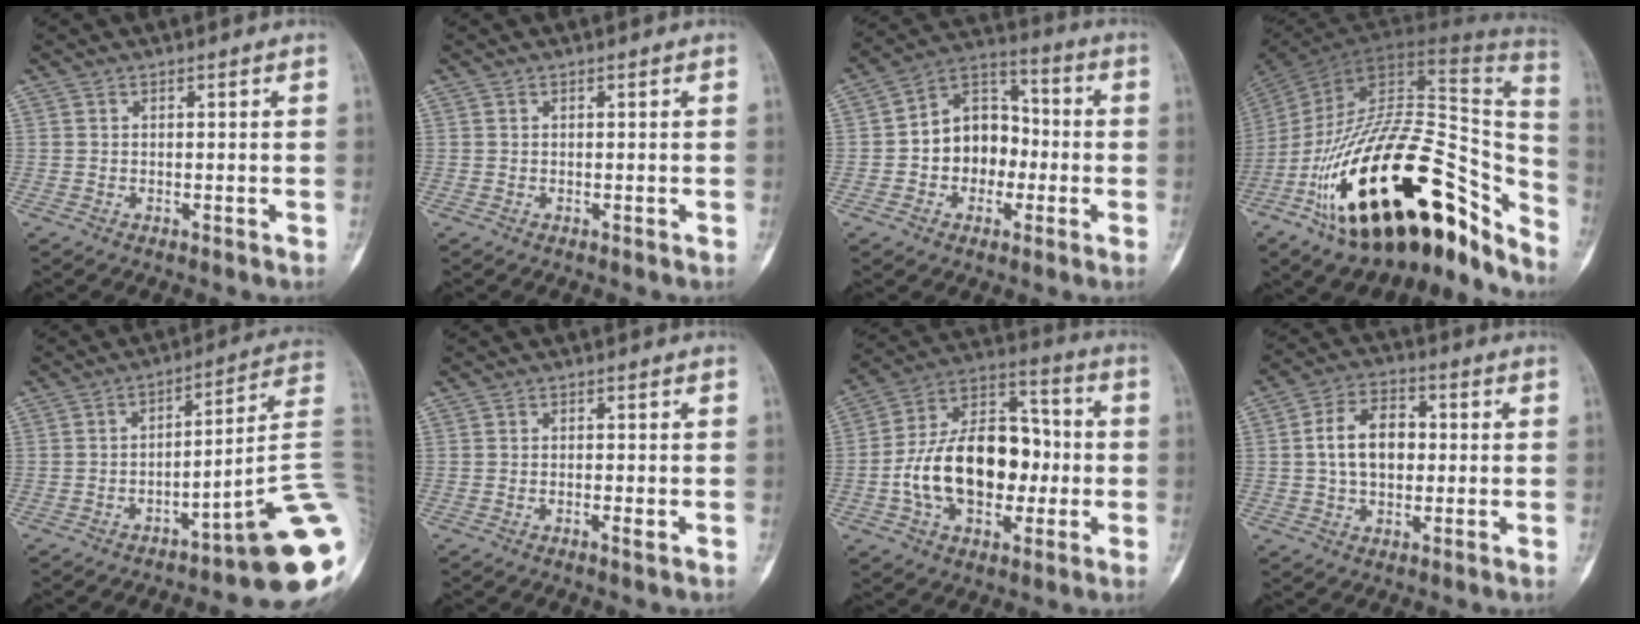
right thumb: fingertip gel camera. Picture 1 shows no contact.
{"total": 0.0}
{"total": 12.6, "force": [-1.6, 9.8, 7.7], "torque": [-0.078, 0.044, -0.039]}
{"total": 37.8, "force": [-17.3, 17.6, 28.7], "torque": [-0.379, 0.076, -0.269]}
{"total": 17.5, "force": [-5.9, 2.3, 16.3], "torque": [-0.142, 0.060, -0.073]}
{"total": 1.3, "force": [-0.6, 0.2, 1.1], "torque": [-0.021, -0.001, -0.009]}
{"total": 21.2, "force": [-2.6, 13.5, 16.1], "torque": [-0.242, 0.038, -0.042]}
{"total": 9.7, "force": [0.3, 6.5, 7.1], "torque": [-0.107, 0.019, -0.001]}